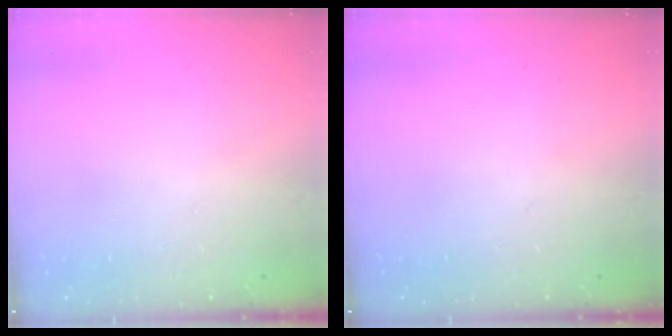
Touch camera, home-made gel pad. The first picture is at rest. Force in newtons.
{"total": 0.0}